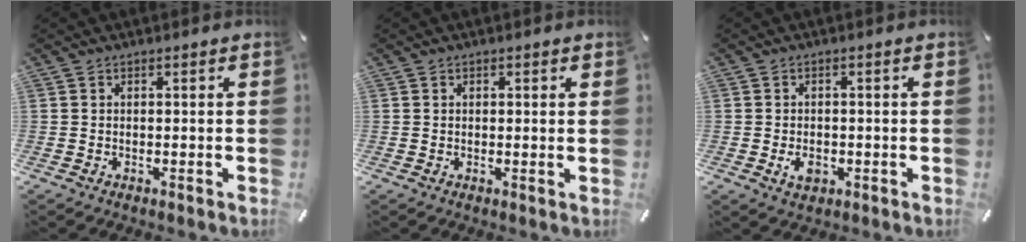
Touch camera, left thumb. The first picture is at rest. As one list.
[{"total": 0.6, "force": [0.3, 0.2, 0.5], "torque": [-0.008, 0.003, 0.005]}, {"total": 3.5, "force": [-1.0, 2.4, 2.4], "torque": [-0.055, 0.000, -0.020]}]